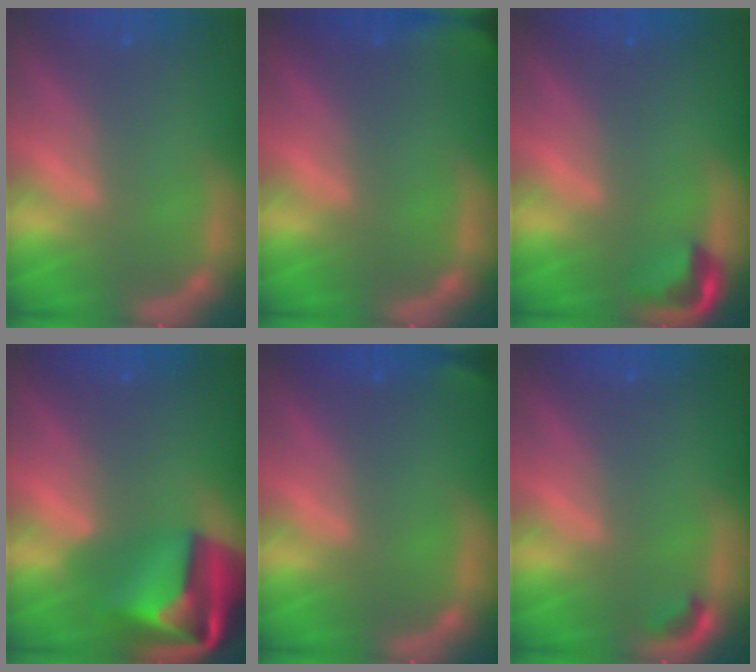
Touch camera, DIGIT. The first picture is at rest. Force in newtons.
{"total": 5.4}
{"total": 2.4}
{"total": 10.1}
{"total": 1.4}
{"total": 0.9}